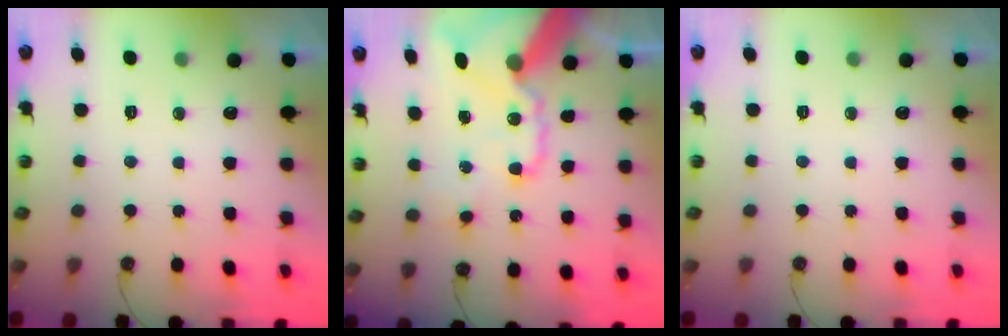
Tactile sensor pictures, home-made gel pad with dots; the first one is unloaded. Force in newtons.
{"total": 21.3, "press": 21.0, "slide": 3.5}
{"total": 0.0}